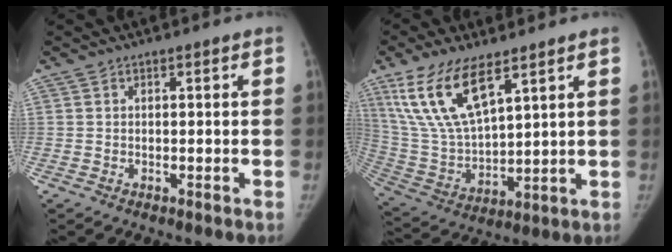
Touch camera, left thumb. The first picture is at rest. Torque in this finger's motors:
{"motor_torque": [0.39, 0.77, 1.61, -1.17, 0.41]}